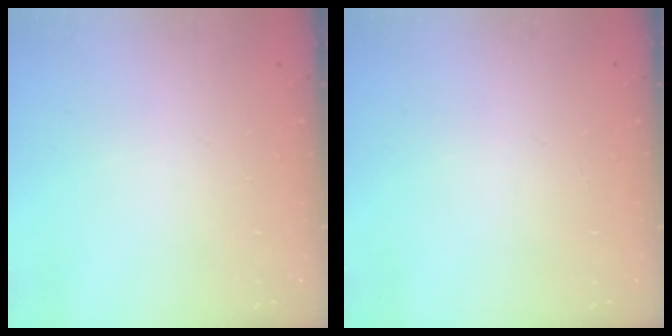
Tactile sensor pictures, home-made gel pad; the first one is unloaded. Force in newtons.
{"total": 0.0}